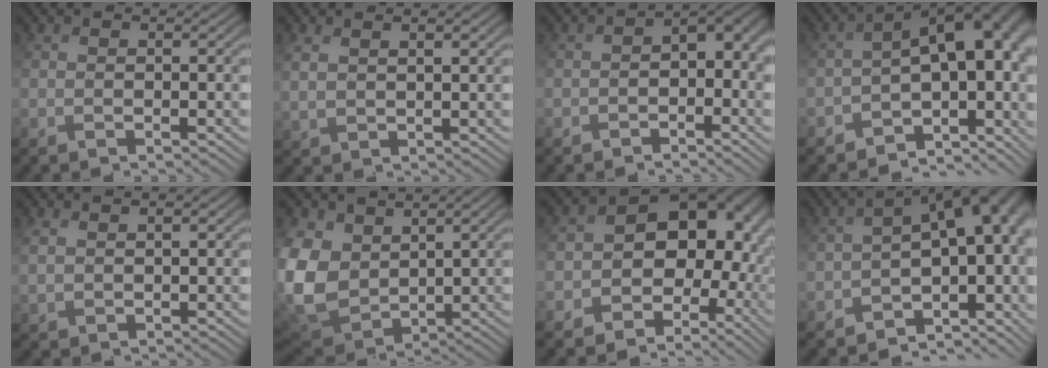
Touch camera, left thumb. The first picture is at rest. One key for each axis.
{"total": 2.9, "fx": 2.3, "fy": 1.0, "fz": 1.4, "tx": -0.035, "ty": 0.005, "tz": 0.052}
{"total": 4.3, "fx": -0.9, "fy": 2.5, "fz": 3.3, "tx": -0.045, "ty": -0.004, "tz": -0.019}
{"total": 15.0, "fx": -2.7, "fy": 8.2, "fz": 12.3, "tx": -0.169, "ty": -0.031, "tz": 0.005}
{"total": 2.1, "fx": 1.8, "fy": 0.6, "fz": 0.9, "tx": -0.023, "ty": 0.005, "tz": 0.041}
{"total": 12.0, "fx": 3.2, "fy": 8.8, "fz": 7.5, "tx": -0.229, "ty": 0.004, "tz": 0.060}
{"total": 13.1, "fx": -1.7, "fy": 10.1, "fz": 8.1, "tx": -0.117, "ty": -0.029, "tz": -0.015}
{"total": 14.1, "fx": -1.8, "fy": 7.7, "fz": 11.8, "tx": -0.166, "ty": -0.036, "tz": 0.026}